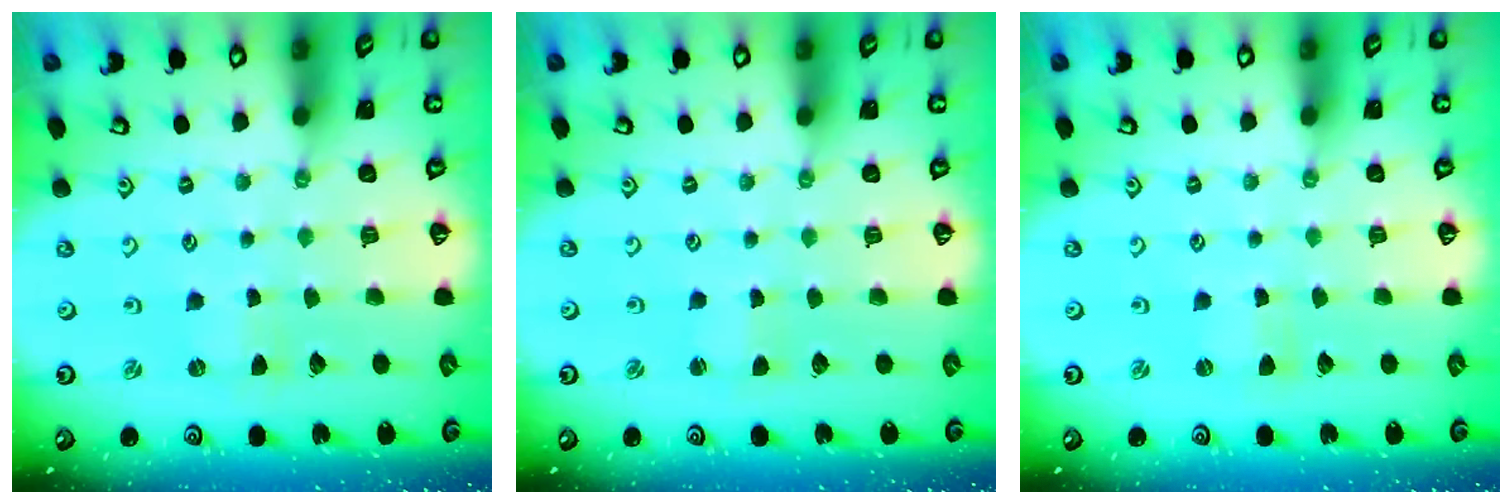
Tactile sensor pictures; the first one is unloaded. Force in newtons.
{"total": 1.1, "press": 1.1, "slide": 0.1}
{"total": 0.0}